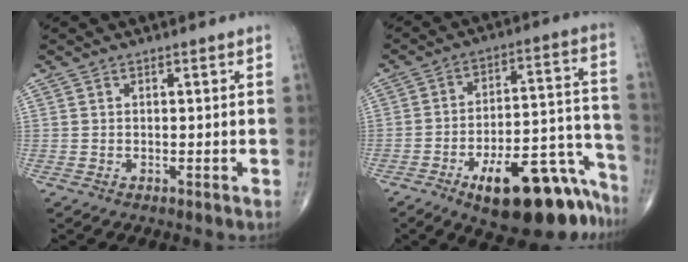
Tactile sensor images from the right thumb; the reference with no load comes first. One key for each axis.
{"total": 21.1, "fx": -13.5, "fy": 7.9, "fz": 14.2, "tx": -0.123, "ty": 0.108, "tz": -0.198}